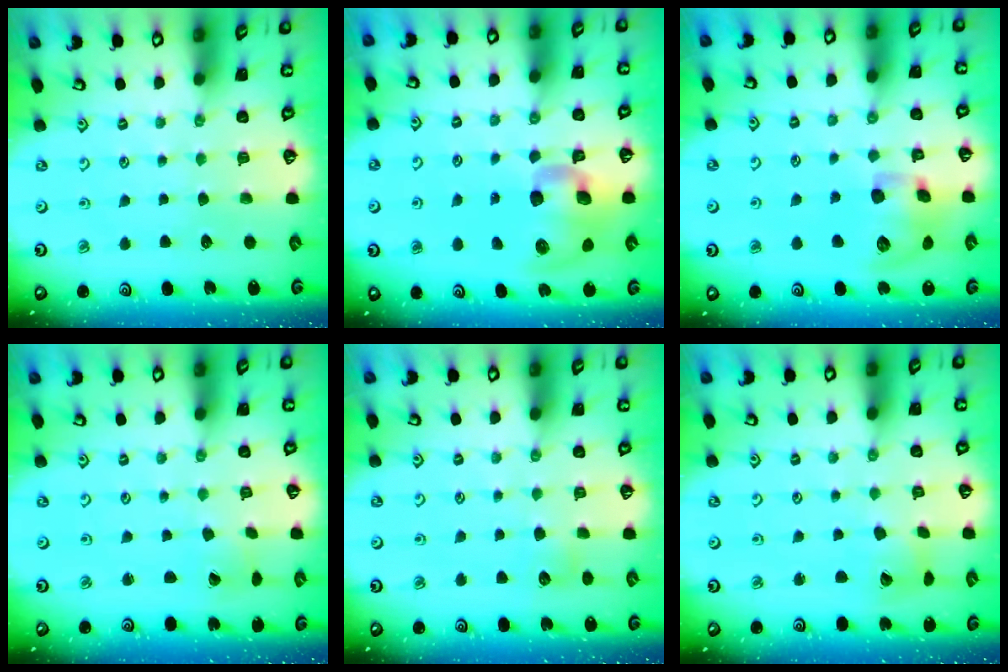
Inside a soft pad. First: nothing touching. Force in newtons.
{"total": 14.0, "press": 13.8, "slide": 2.4}
{"total": 13.4, "press": 13.2, "slide": 2.0}
{"total": 0.9, "press": 0.9, "slide": 0.1}
{"total": 3.7, "press": 3.7, "slide": 0.4}
{"total": 6.9, "press": 6.9, "slide": 0.7}